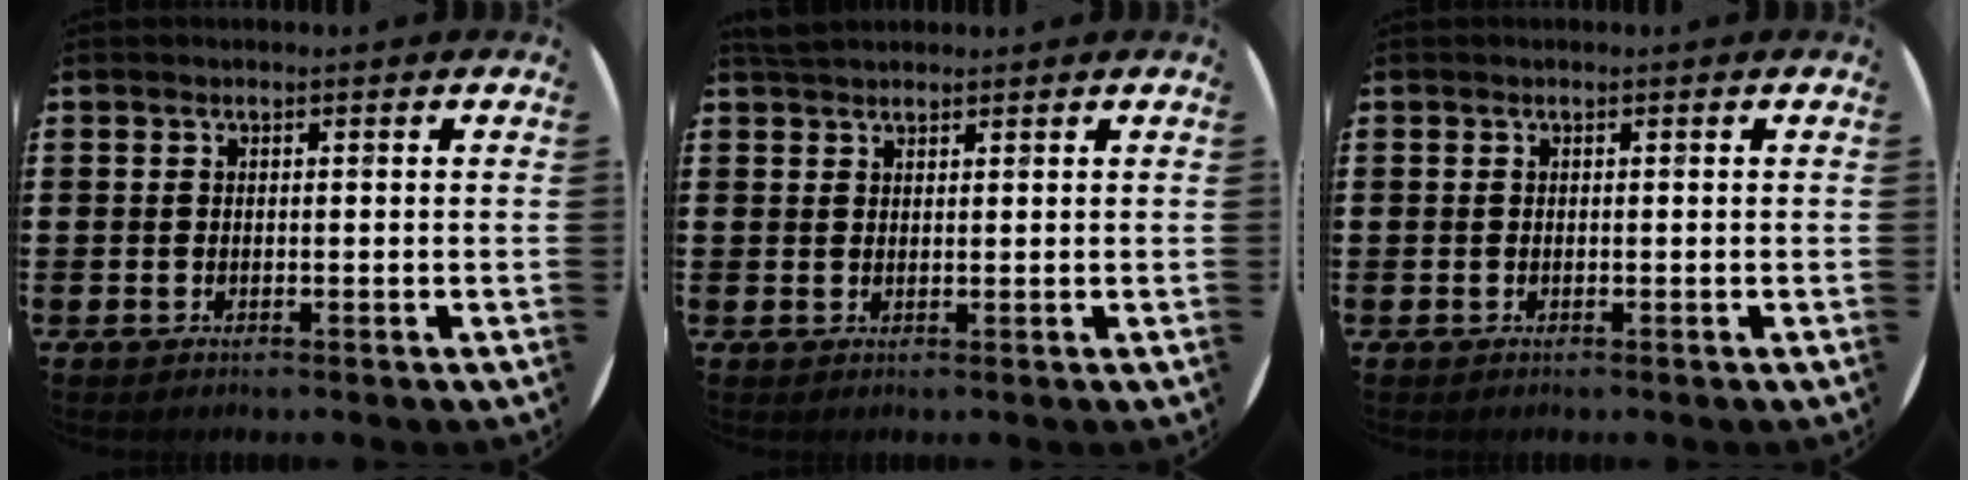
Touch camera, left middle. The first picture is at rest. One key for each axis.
{"total": 2.0, "fx": 1.9, "fy": 0.6, "fz": 0.4, "tx": -0.012, "ty": 0.005, "tz": 0.037}
{"total": 0.0}